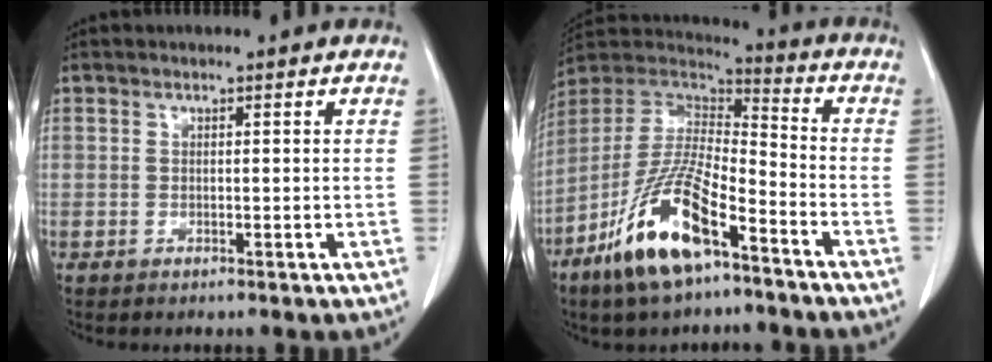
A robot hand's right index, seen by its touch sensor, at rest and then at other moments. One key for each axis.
{"total": 16.3, "fx": -9.3, "fy": 4.2, "fz": 12.6, "tx": -0.261, "ty": -0.013, "tz": -0.172}